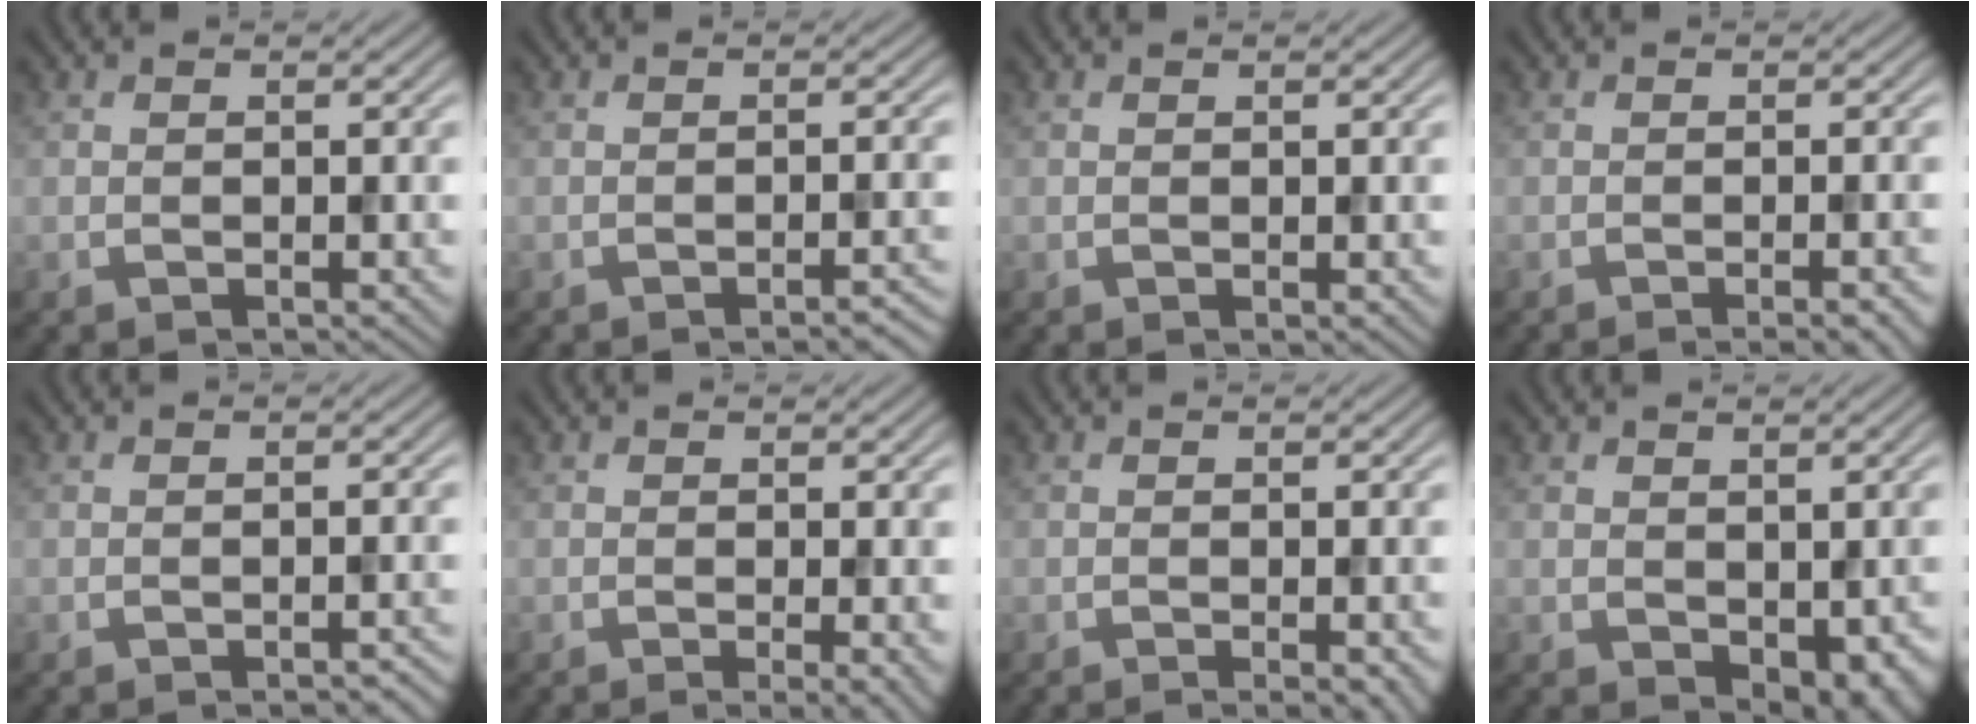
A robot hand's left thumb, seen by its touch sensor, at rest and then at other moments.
{"total": 2.4, "force": [-1.5, 0.5, 1.8], "torque": [-0.017, 0.008, -0.029]}
{"total": 0.0}
{"total": 3.3, "force": [-1.7, 0.6, 2.7], "torque": [-0.031, 0.008, -0.030]}
{"total": 1.5, "force": [-1.1, 0.3, 0.9], "torque": [-0.005, 0.004, -0.018]}
{"total": 3.0, "force": [-0.7, 0.6, 2.8], "torque": [-0.043, -0.004, -0.012]}
{"total": 2.4, "force": [-1.1, 0.4, 2.1], "torque": [-0.026, 0.001, -0.017]}
{"total": 3.8, "force": [-0.6, 2.4, 2.9], "torque": [-0.040, -0.015, 0.001]}